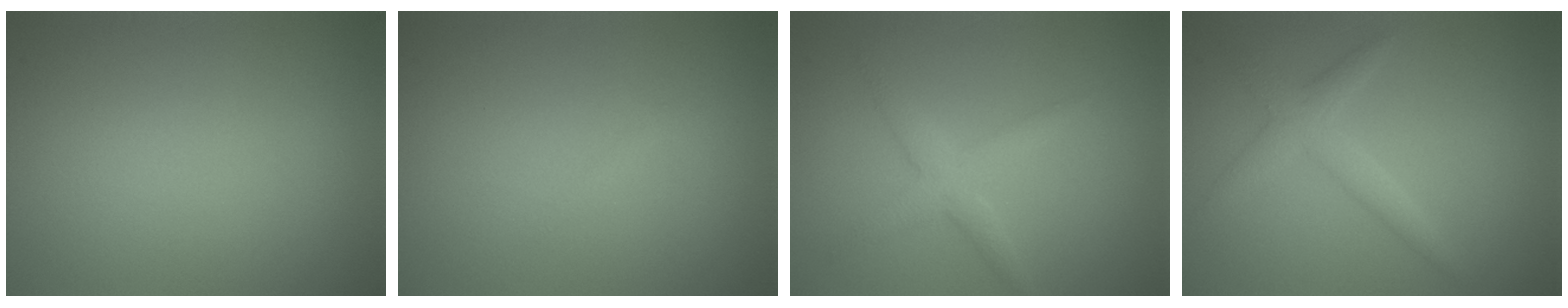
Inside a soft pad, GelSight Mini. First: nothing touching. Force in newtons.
{"total": 0.5, "press": 0.5, "slide": 0.1}
{"total": 2.4, "press": 2.4, "slide": 0.1}
{"total": 2.4, "press": 2.4, "slide": 0.2}